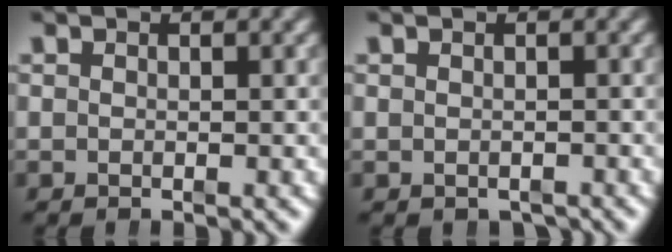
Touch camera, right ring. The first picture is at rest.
{"total": 0.8, "force": [-0.8, 0.1, -0.1], "torque": [0.004, -0.008, -0.008]}